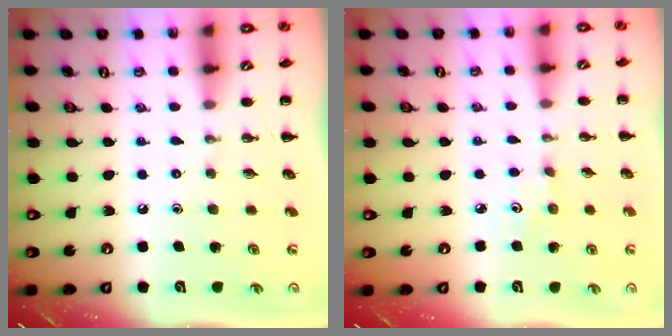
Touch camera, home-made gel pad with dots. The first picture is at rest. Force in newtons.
{"total": 1.4, "press": 1.3, "slide": 0.4}